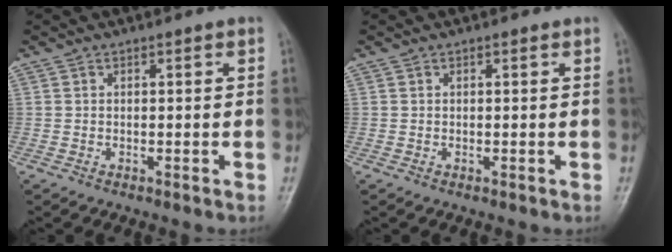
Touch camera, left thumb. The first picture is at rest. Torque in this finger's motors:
{"motor_torque": [-0.09, -0.03, 0.06, -0.05, 0.00]}